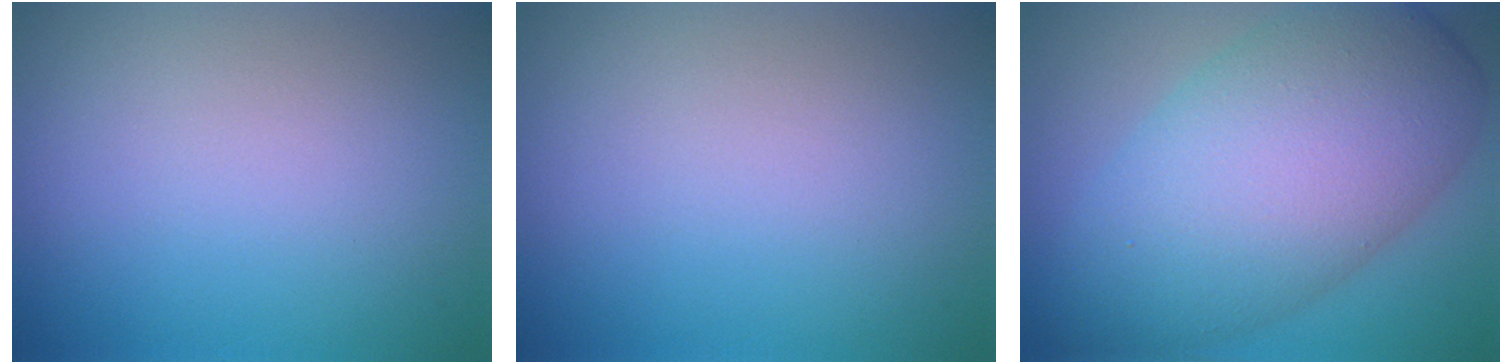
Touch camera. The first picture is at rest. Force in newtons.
{"total": 0.0}
{"total": 11.4, "press": 11.4, "slide": 0.1}